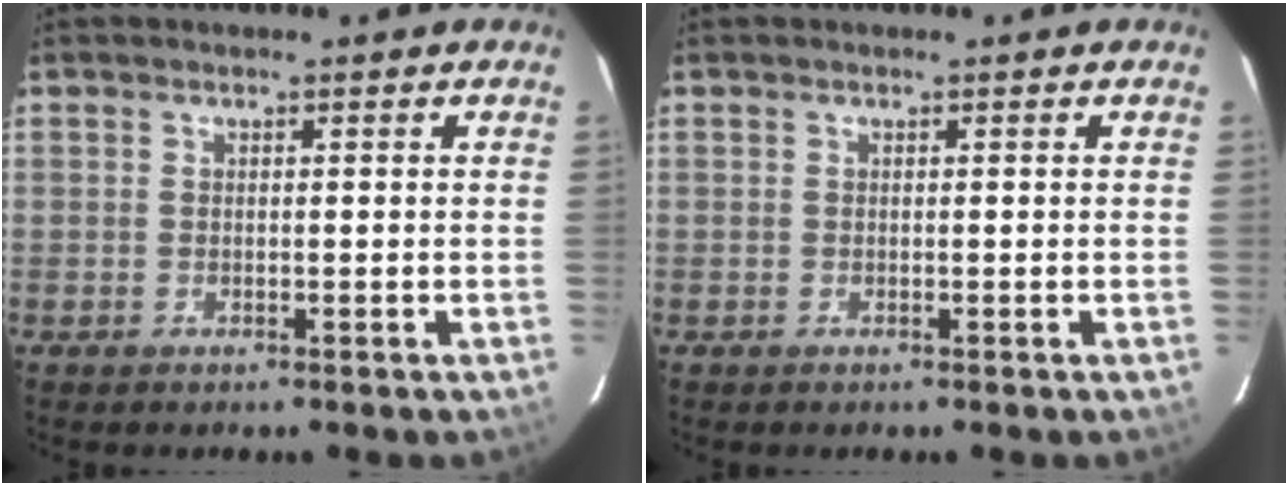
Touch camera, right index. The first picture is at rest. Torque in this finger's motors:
{"motor_torque": [0.00, 0.00, 0.00, 0.00]}